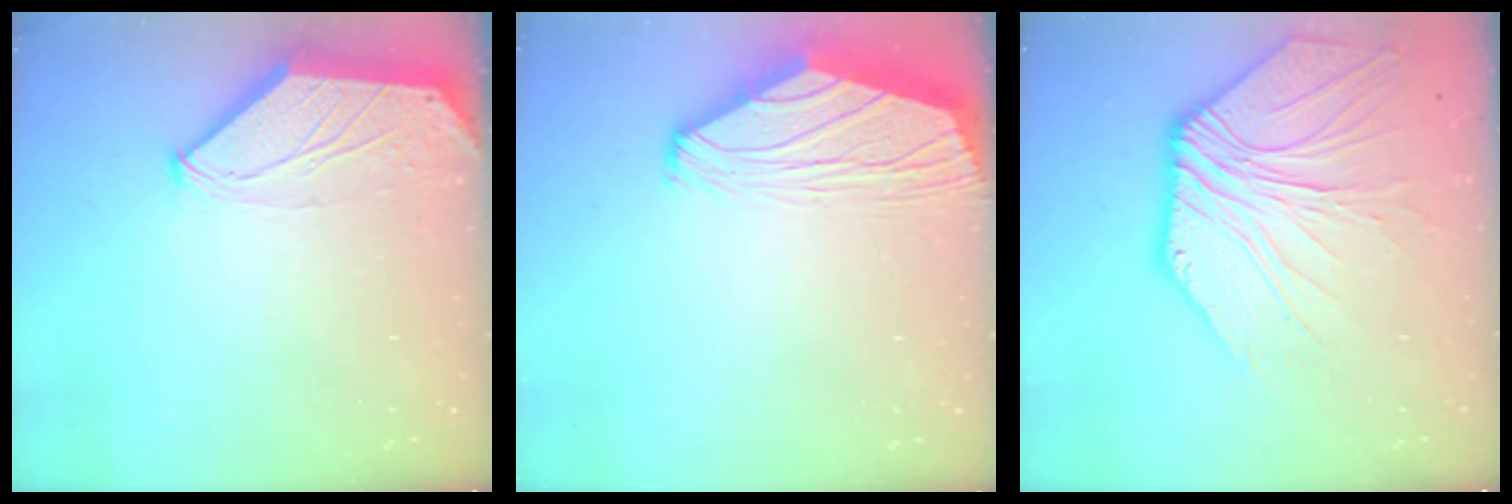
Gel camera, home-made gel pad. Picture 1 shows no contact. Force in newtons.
{"total": 2.0, "press": 1.7, "slide": 0.9}
{"total": 10.7, "press": 10.6, "slide": 1.5}